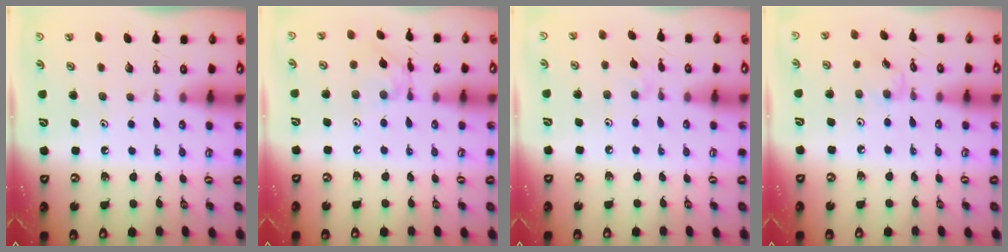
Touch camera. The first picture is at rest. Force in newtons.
{"total": 4.6, "press": 4.5, "slide": 0.2}
{"total": 1.9, "press": 1.8, "slide": 0.4}
{"total": 1.9, "press": 1.9, "slide": 0.4}